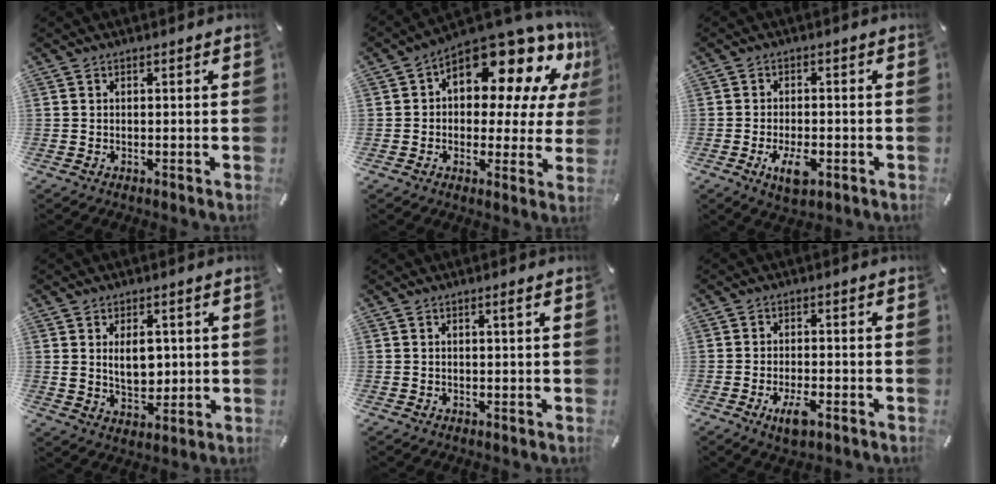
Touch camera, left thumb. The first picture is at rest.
{"total": 15.8, "force": [9.4, 8.0, 9.8], "torque": [-0.138, -0.081, 0.160]}
{"total": 6.1, "force": [-2.5, 2.9, 4.8], "torque": [-0.108, -0.001, -0.047]}
{"total": 7.0, "force": [1.5, 4.6, 5.0], "torque": [-0.073, -0.003, 0.023]}
{"total": 0.9, "force": [0.3, 0.0, 0.9], "torque": [-0.015, 0.000, 0.005]}
{"total": 5.0, "force": [-2.5, 1.8, 3.9], "torque": [-0.079, 0.002, -0.046]}